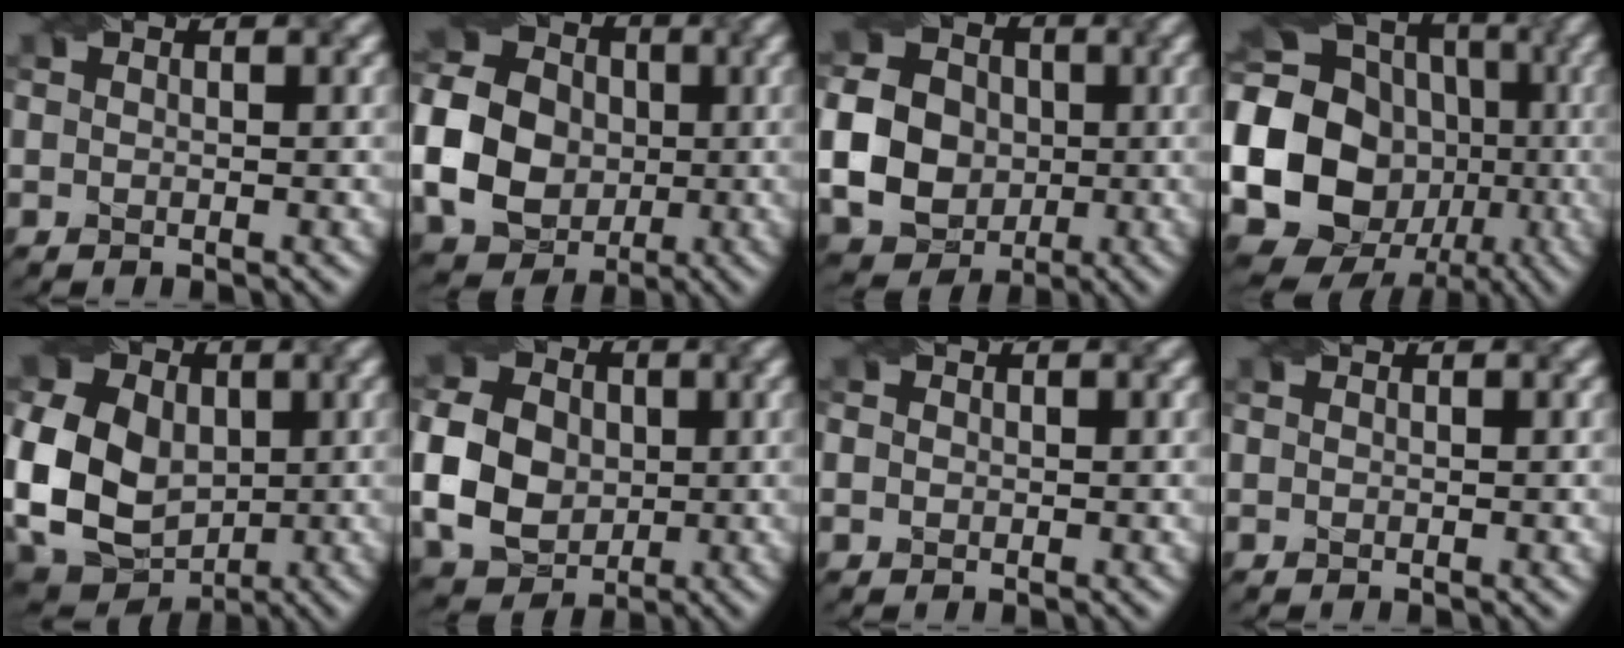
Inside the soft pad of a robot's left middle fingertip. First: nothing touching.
{"total": 10.1, "force": [-1.1, 8.8, 4.8], "torque": [-0.111, -0.015, -0.030]}
{"total": 10.8, "force": [-0.7, 9.7, 4.7], "torque": [-0.113, -0.013, -0.025]}
{"total": 21.1, "force": [-2.7, 18.6, 9.6], "torque": [-0.200, -0.002, -0.084]}
{"total": 12.5, "force": [0.2, 9.7, 7.9], "torque": [-0.178, -0.003, 0.000]}
{"total": 7.8, "force": [-0.3, 6.4, 4.5], "torque": [-0.107, 0.000, -0.008]}
{"total": 0.9, "force": [0.2, 0.9, 0.4], "torque": [-0.003, 0.006, -0.004]}
{"total": 0.0}